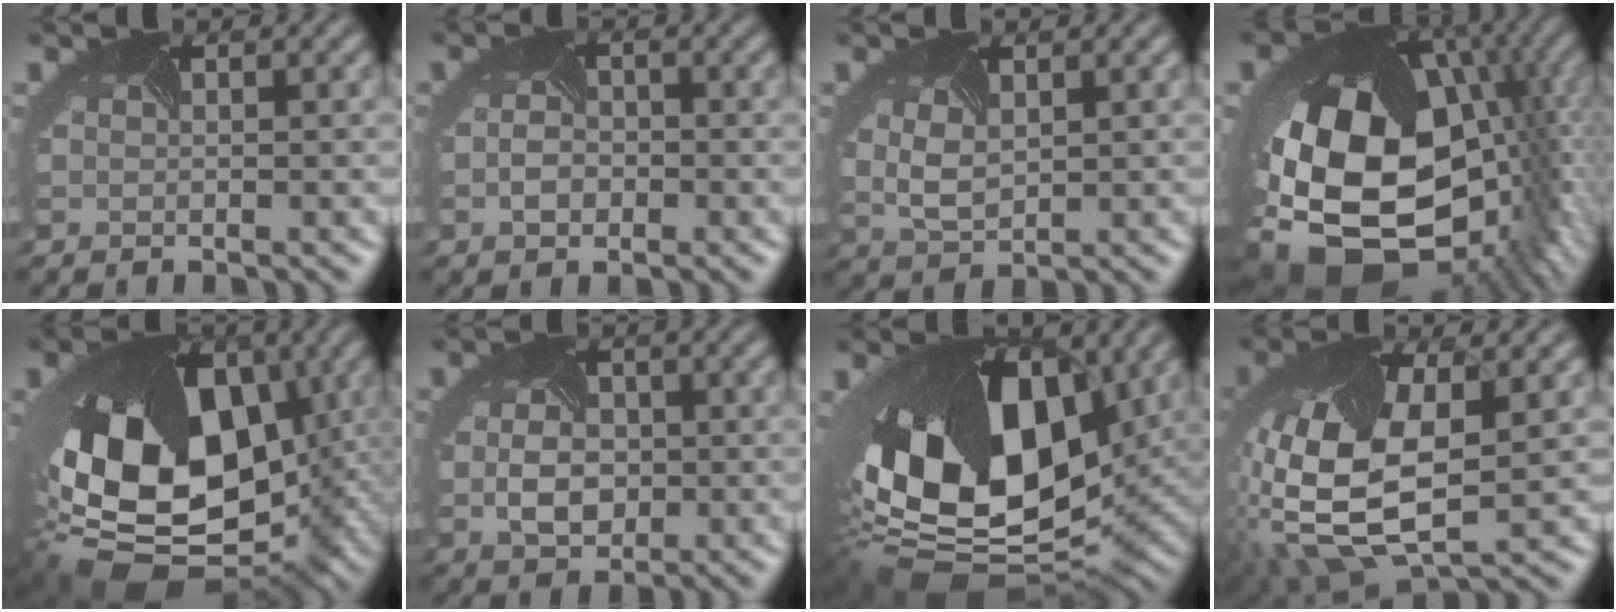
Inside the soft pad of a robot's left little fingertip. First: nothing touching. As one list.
[{"total": 1.7, "force": [-0.8, 1.2, 0.9], "torque": [-0.022, -0.001, -0.017]}, {"total": 2.3, "force": [0.6, 1.4, 1.7], "torque": [-0.052, -0.003, 0.017]}, {"total": 19.4, "force": [-4.6, 13.3, 13.3], "torque": [-0.249, -0.067, -0.048]}, {"total": 17.4, "force": [-1.2, 11.7, 12.8], "torque": [-0.247, -0.041, -0.002]}, {"total": 3.6, "force": [-0.3, 2.7, 2.4], "torque": [-0.050, -0.001, -0.003]}, {"total": 18.1, "force": [2.4, 11.4, 14.0], "torque": [-0.297, -0.029, 0.050]}, {"total": 11.7, "force": [-0.9, 6.4, 9.7], "torque": [-0.240, -0.022, -0.010]}]